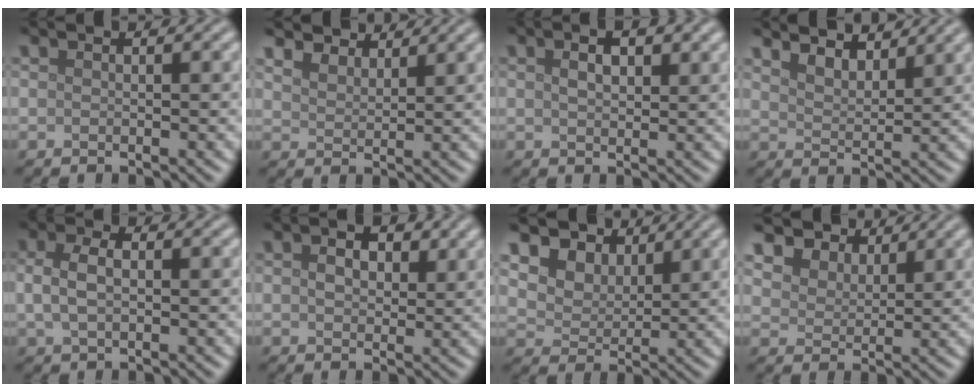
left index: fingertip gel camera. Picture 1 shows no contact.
{"total": 5.3, "force": [4.7, 1.9, 1.7], "torque": [-0.051, 0.004, 0.077]}
{"total": 3.1, "force": [1.3, 1.5, 2.4], "torque": [-0.039, 0.005, 0.023]}
{"total": 5.9, "force": [5.1, 1.8, 2.3], "torque": [-0.056, 0.011, 0.070]}
{"total": 2.9, "force": [0.4, 1.7, 2.3], "torque": [-0.055, 0.005, 0.004]}
{"total": 3.0, "force": [1.0, 1.9, 2.1], "torque": [-0.038, 0.002, 0.016]}
{"total": 8.0, "force": [4.8, 5.5, 3.2], "torque": [-0.084, 0.008, 0.082]}
{"total": 6.3, "force": [4.9, 3.5, 1.9], "torque": [-0.078, -0.003, 0.092]}